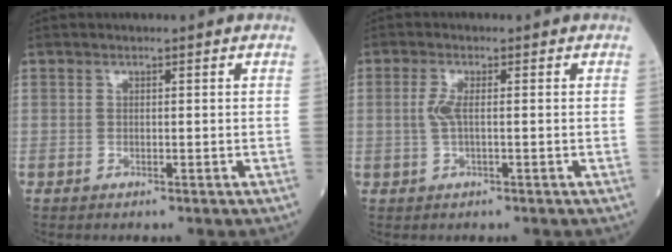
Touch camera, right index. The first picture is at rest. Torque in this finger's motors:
{"motor_torque": [0.12, 0.03, 0.10, 0.06]}